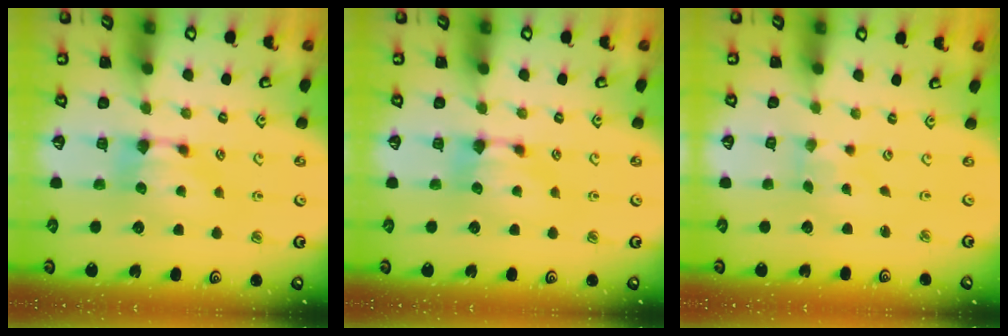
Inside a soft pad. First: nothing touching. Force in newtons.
{"total": 0.0}
{"total": 3.0, "press": 2.9, "slide": 0.8}